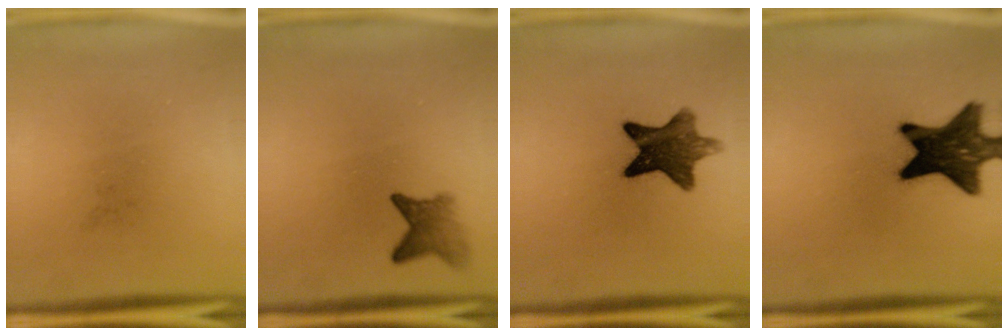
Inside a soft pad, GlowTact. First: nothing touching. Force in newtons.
{"total": 3.1}
{"total": 10.3}
{"total": 16.4}